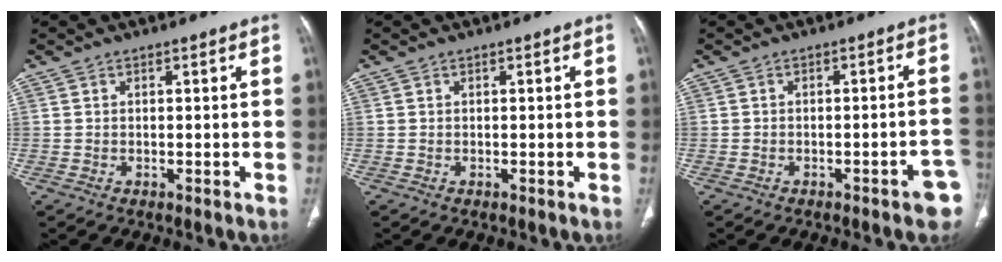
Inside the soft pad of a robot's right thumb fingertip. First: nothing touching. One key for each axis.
{"total": 0.0}
{"total": 4.1, "fx": -2.4, "fy": 1.3, "fz": 3.1, "tx": -0.024, "ty": 0.021, "tz": -0.025}